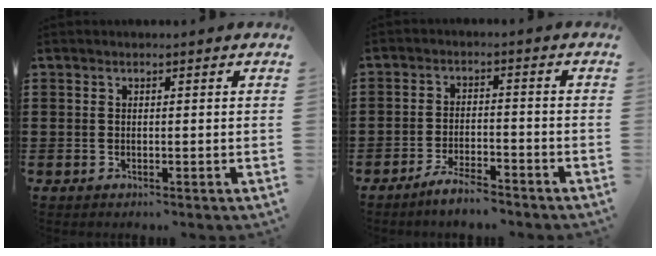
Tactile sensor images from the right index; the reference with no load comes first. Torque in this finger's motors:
{"motor_torque": [0.51, 0.67, -0.44, -0.12]}